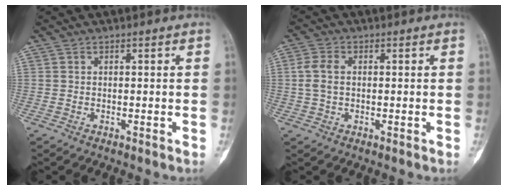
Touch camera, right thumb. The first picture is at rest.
{"total": 4.1, "force": [0.2, 2.6, 3.1], "torque": [-0.071, 0.008, 0.000]}